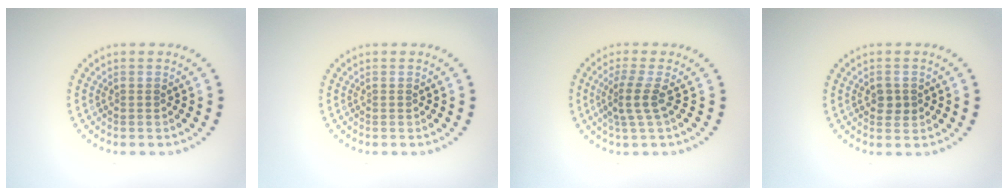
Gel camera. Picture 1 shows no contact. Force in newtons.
{"total": 0.0}
{"total": 2.4, "press": 1.7, "slide": 1.6}
{"total": 1.5, "press": 1.5, "slide": 0.1}